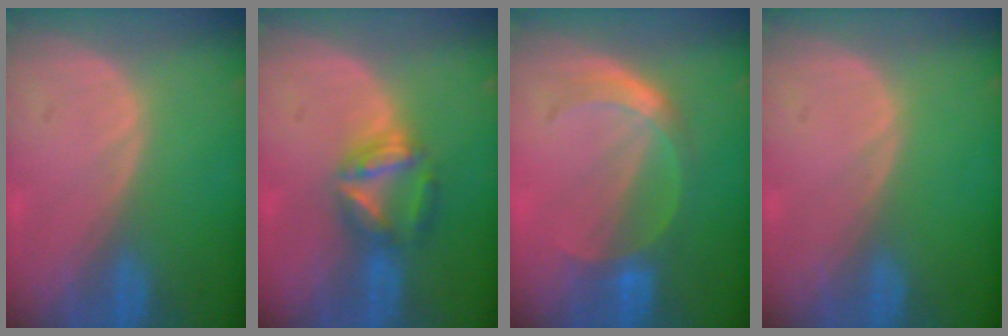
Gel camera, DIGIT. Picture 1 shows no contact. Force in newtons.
{"total": 5.6, "press": 5.6, "slide": 0.2}
{"total": 4.9, "press": 4.9, "slide": 0.3}
{"total": 0.0}